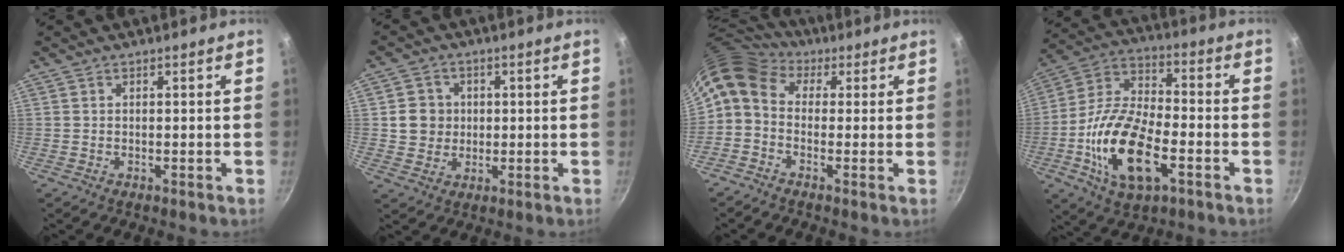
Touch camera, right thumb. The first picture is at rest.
{"total": 5.6, "force": [0.6, 5.3, 1.7], "torque": [0.002, 0.006, 0.010]}
{"total": 8.5, "force": [1.9, 6.4, 5.2], "torque": [-0.096, 0.025, 0.012]}
{"total": 18.9, "force": [-5.9, 9.2, 15.5], "torque": [-0.292, 0.026, -0.117]}